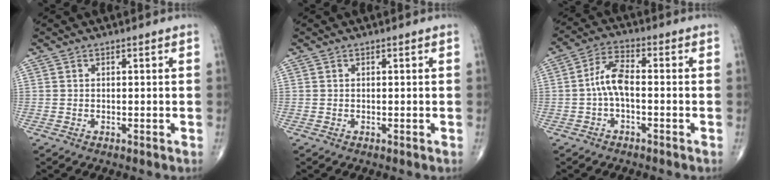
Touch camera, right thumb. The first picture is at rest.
{"total": 0.0}
{"total": 6.1, "force": [-0.9, 2.6, 5.4], "torque": [-0.110, 0.024, -0.027]}